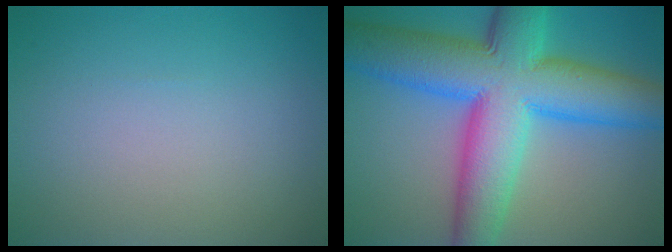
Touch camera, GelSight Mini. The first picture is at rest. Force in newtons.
{"total": 13.9, "press": 13.9, "slide": 0.0}